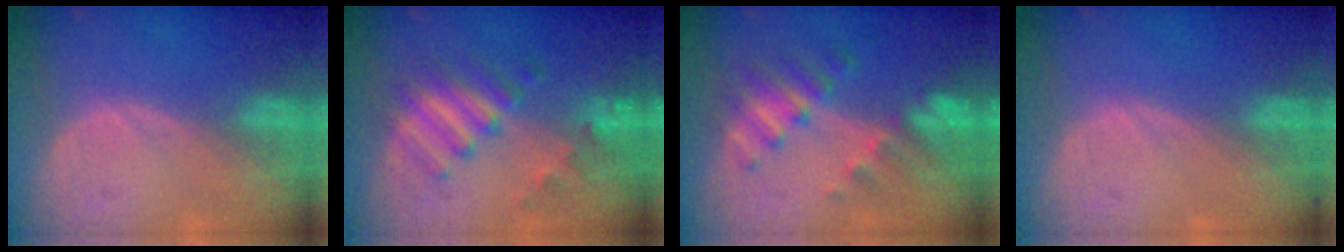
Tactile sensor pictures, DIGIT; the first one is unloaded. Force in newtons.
{"total": 6.5, "press": 6.5, "slide": 0.8}
{"total": 7.9, "press": 7.0, "slide": 3.7}
{"total": 0.0}